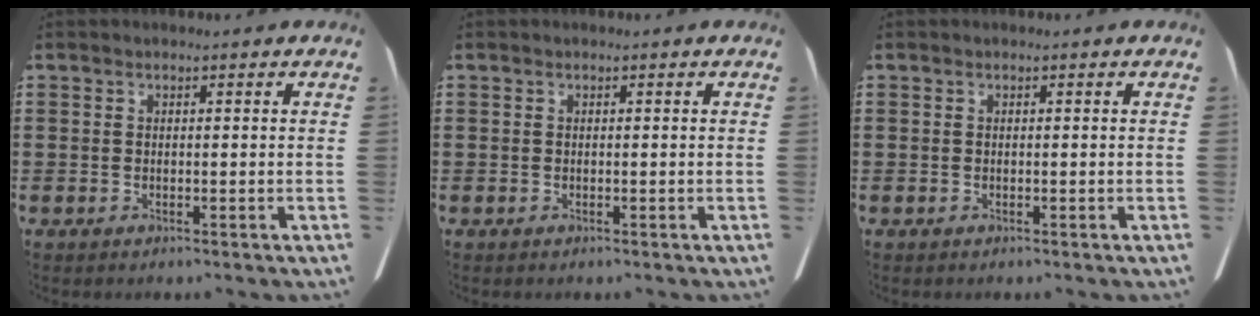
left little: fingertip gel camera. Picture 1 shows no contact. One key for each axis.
{"total": 0.0}
{"total": 0.0}